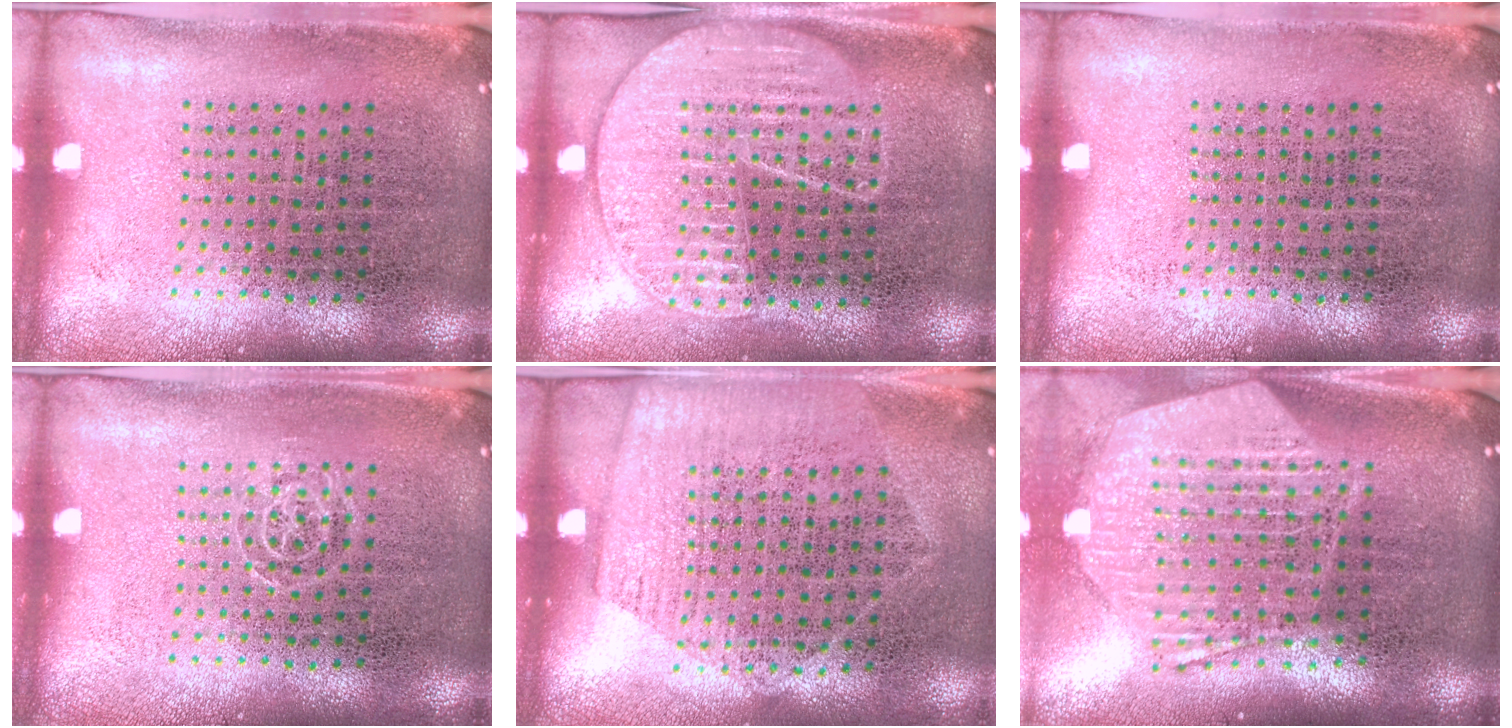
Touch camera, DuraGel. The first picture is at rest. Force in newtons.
{"total": 1.8, "press": 1.6, "slide": 0.8}
{"total": 0.0}
{"total": 0.7, "press": 0.5, "slide": 0.5}
{"total": 1.4, "press": 1.1, "slide": 0.7}
{"total": 3.0, "press": 2.4, "slide": 1.8}